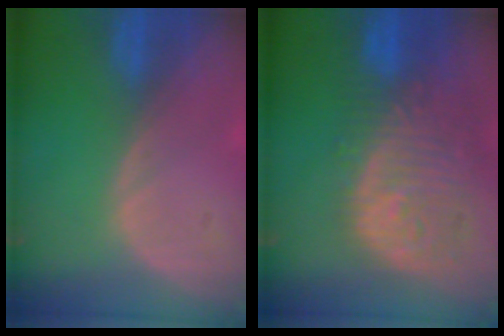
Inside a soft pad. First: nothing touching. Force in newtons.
{"total": 13.3, "press": 11.2, "slide": 7.1}